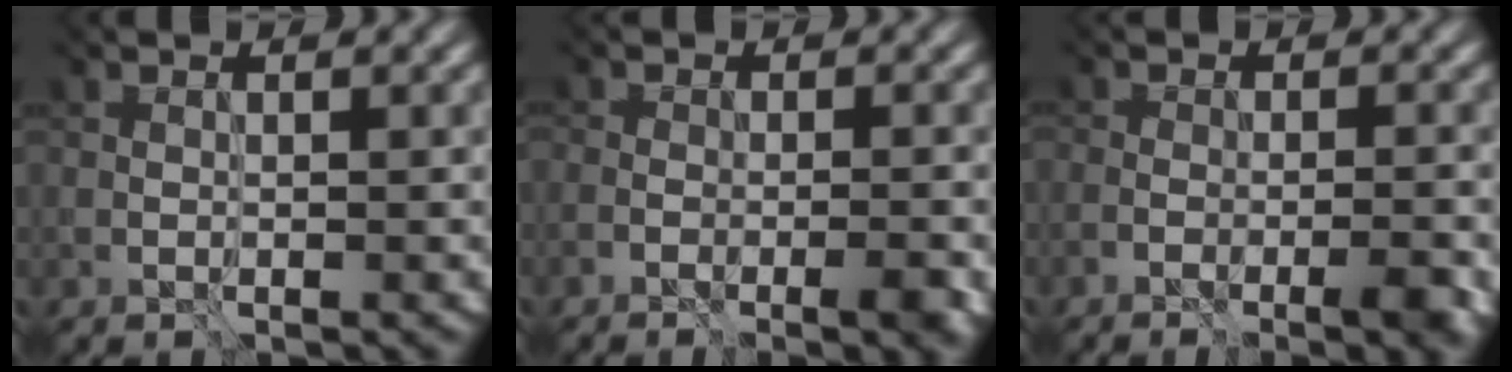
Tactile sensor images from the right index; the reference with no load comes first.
{"total": 2.4, "force": [-1.6, 0.8, 1.6], "torque": [-0.023, -0.004, -0.025]}
{"total": 2.7, "force": [-1.8, 0.7, 1.9], "torque": [-0.033, -0.004, -0.031]}